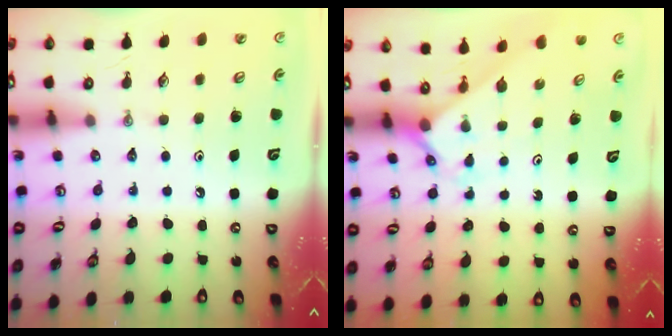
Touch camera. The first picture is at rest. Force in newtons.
{"total": 1.9, "press": 1.9, "slide": 0.2}